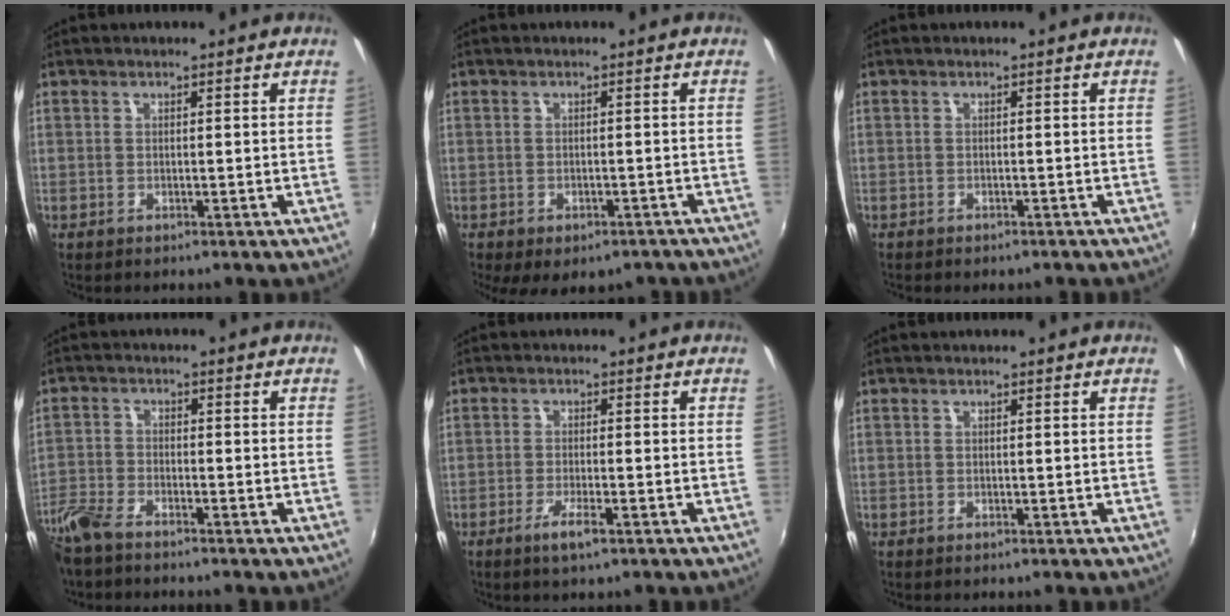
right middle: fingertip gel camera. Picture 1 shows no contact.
{"total": 9.2, "force": [-6.6, 4.3, 4.8], "torque": [-0.096, -0.027, -0.079]}
{"total": 1.8, "force": [-1.6, 0.6, 0.6], "torque": [-0.016, -0.009, -0.022]}
{"total": 6.6, "force": [-5.5, 1.9, 3.1], "torque": [-0.082, -0.015, -0.116]}
{"total": 3.7, "force": [-2.2, 0.4, 3.0], "torque": [-0.066, -0.008, -0.043]}
{"total": 0.0}